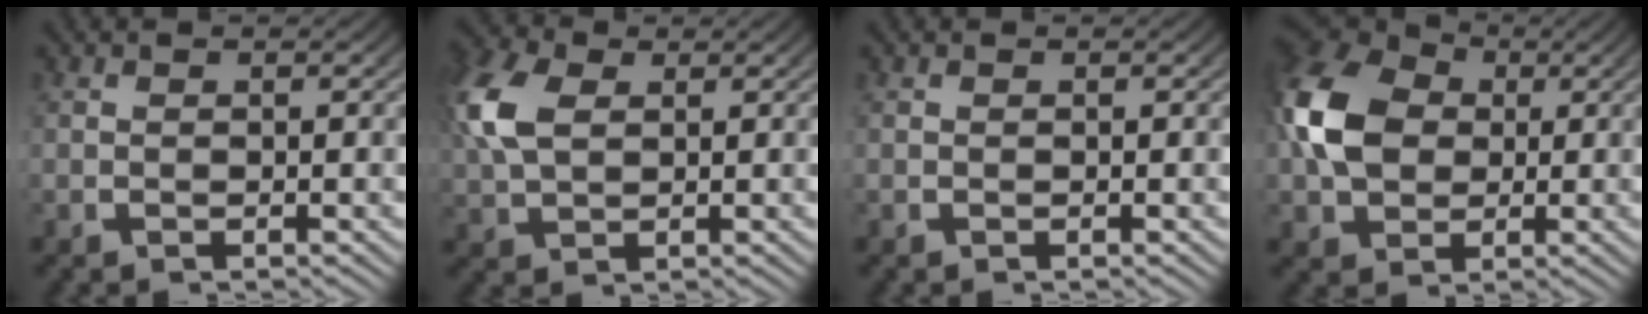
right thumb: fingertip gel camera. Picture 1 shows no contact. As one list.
[{"total": 5.3, "force": [1.8, 3.5, 3.5], "torque": [-0.092, -0.004, 0.042]}, {"total": 0.0}, {"total": 10.0, "force": [1.9, 7.5, 6.4], "torque": [-0.150, -0.015, 0.045]}]